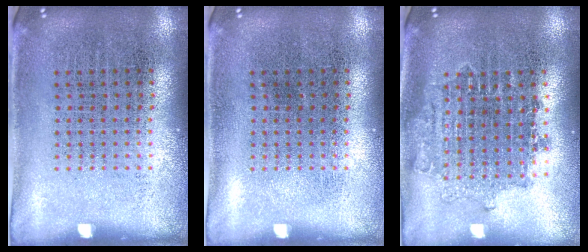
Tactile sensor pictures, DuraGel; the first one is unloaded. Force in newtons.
{"total": 0.0}
{"total": 1.6, "press": 1.3, "slide": 0.9}